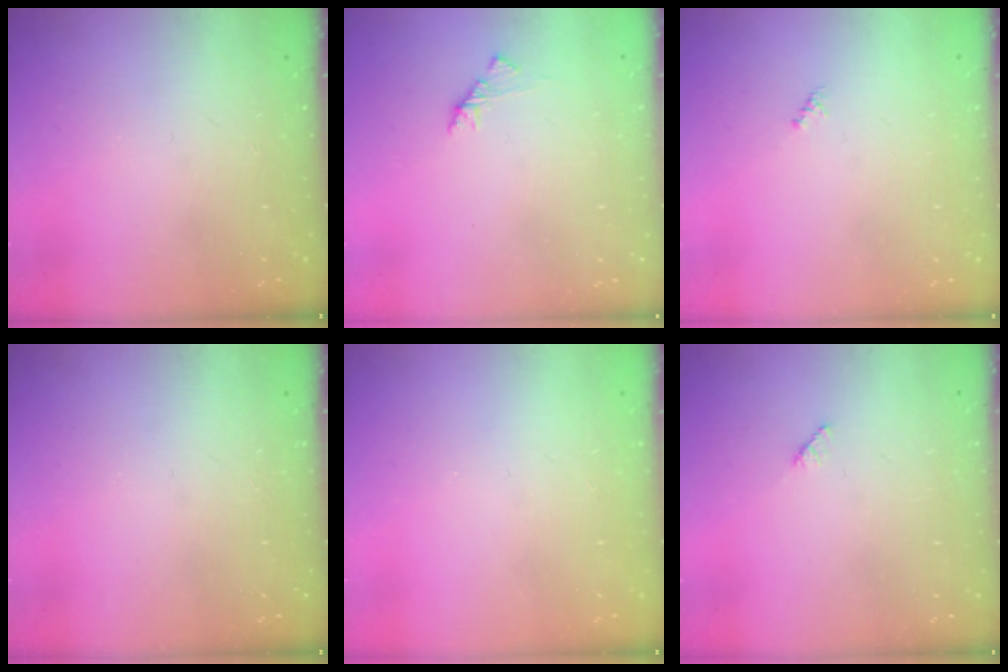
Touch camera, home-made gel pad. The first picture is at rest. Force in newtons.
{"total": 1.7, "press": 1.6, "slide": 0.5}
{"total": 0.0}
{"total": 0.0}
{"total": 0.0}
{"total": 1.9, "press": 1.9, "slide": 0.3}